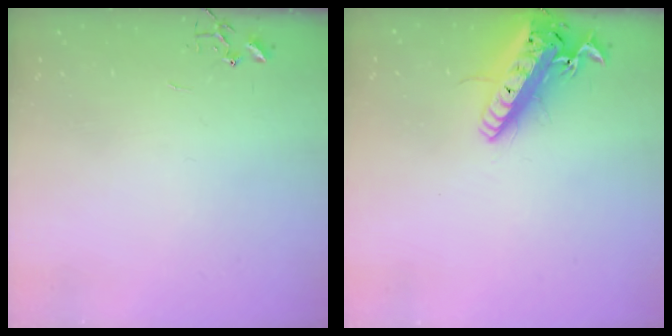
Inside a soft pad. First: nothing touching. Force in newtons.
{"total": 19.8, "press": 19.4, "slide": 4.0}